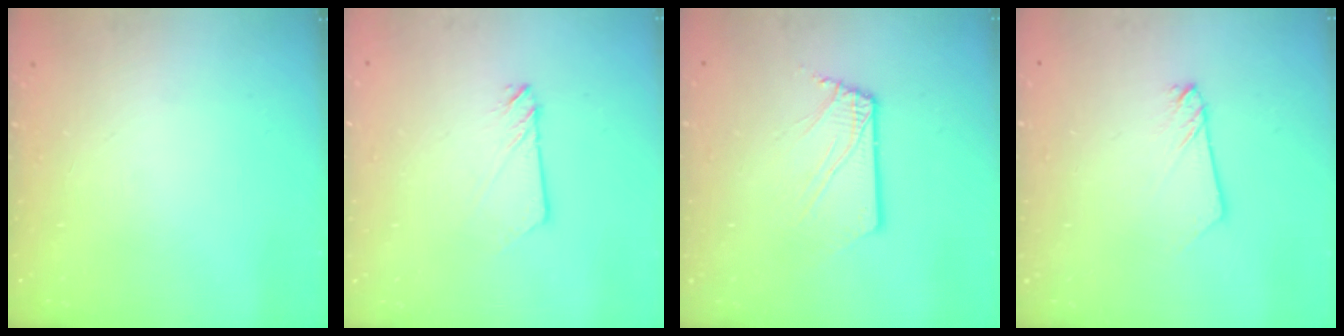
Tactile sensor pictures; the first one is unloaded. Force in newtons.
{"total": 2.4, "press": 2.4, "slide": 0.2}
{"total": 2.5, "press": 2.5, "slide": 0.3}
{"total": 2.2, "press": 2.2, "slide": 0.1}